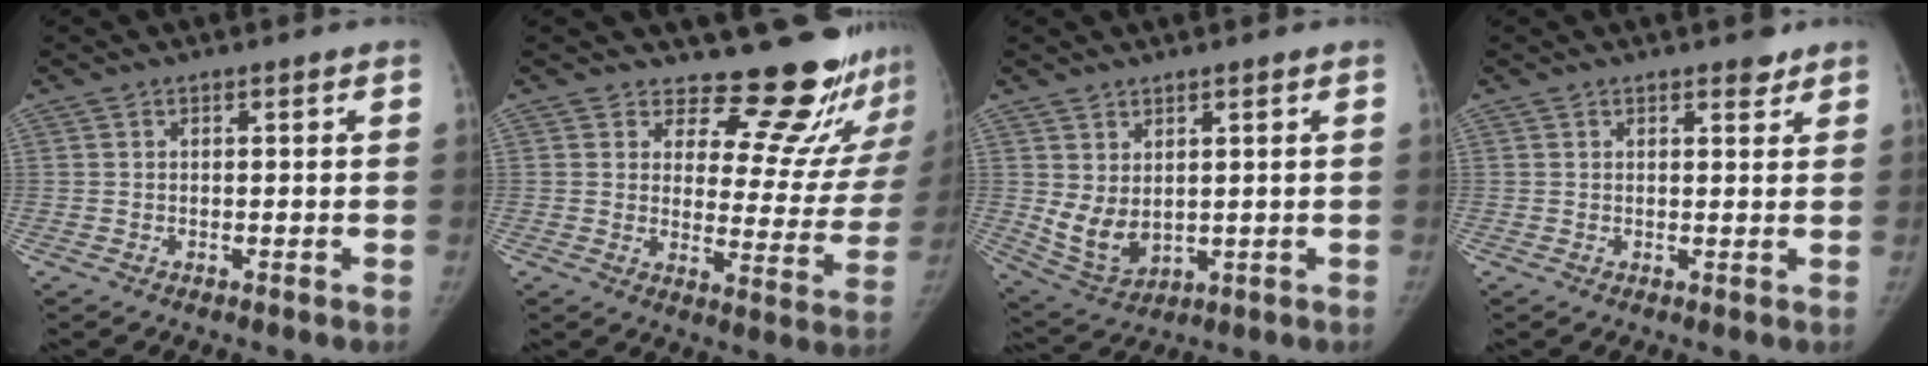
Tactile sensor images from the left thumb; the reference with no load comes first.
{"total": 17.5, "force": [16.1, 5.7, 3.8], "torque": [0.018, -0.161, 0.185]}
{"total": 7.4, "force": [1.5, 4.6, 5.6], "torque": [-0.094, -0.018, 0.051]}
{"total": 2.0, "force": [1.6, 0.9, 0.8], "torque": [0.000, -0.010, 0.018]}